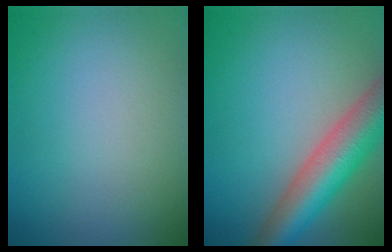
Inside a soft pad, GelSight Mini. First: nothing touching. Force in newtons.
{"total": 7.8, "press": 7.8, "slide": 0.4}